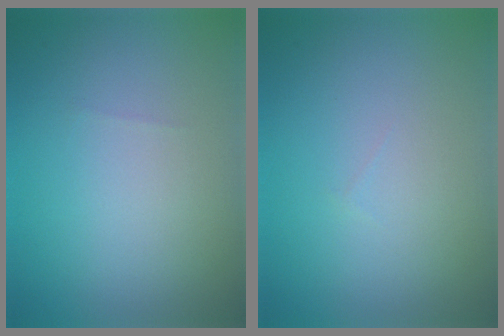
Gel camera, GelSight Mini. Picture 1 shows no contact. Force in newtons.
{"total": 0.0}